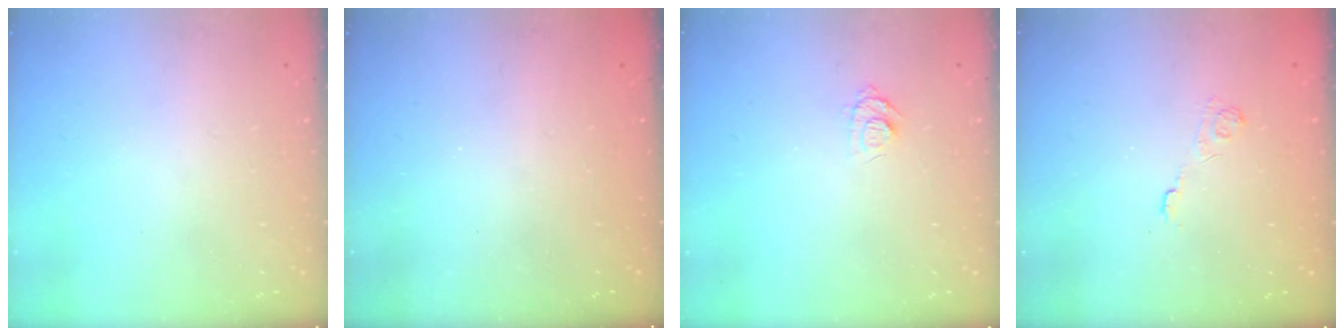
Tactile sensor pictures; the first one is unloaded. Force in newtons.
{"total": 2.4, "press": 2.3, "slide": 0.7}
{"total": 6.2, "press": 6.2, "slide": 0.6}
{"total": 3.0, "press": 2.6, "slide": 1.5}